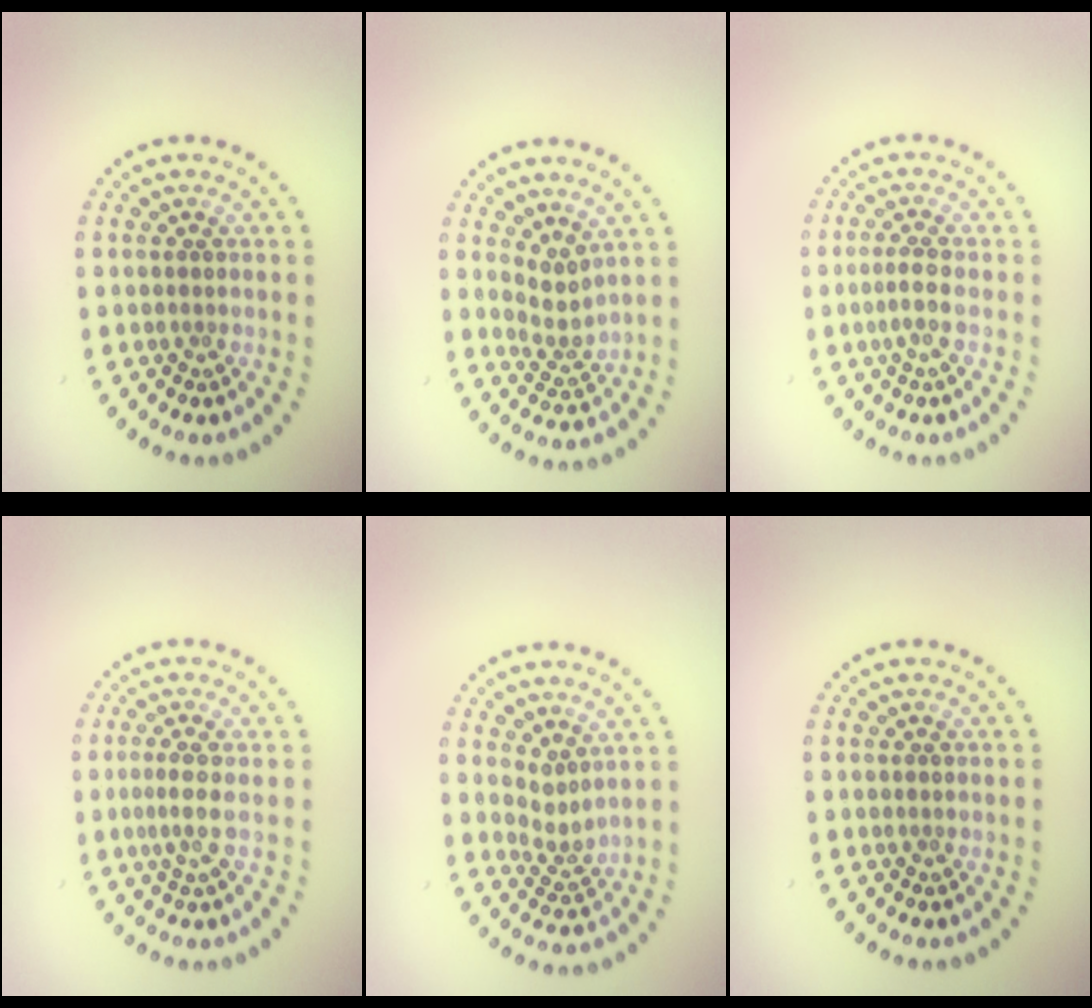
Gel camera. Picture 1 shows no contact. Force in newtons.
{"total": 2.2, "press": 1.6, "slide": 1.5}
{"total": 1.6, "press": 1.3, "slide": 0.9}
{"total": 2.1, "press": 1.4, "slide": 1.5}
{"total": 1.9, "press": 1.4, "slide": 1.3}
{"total": 0.0}